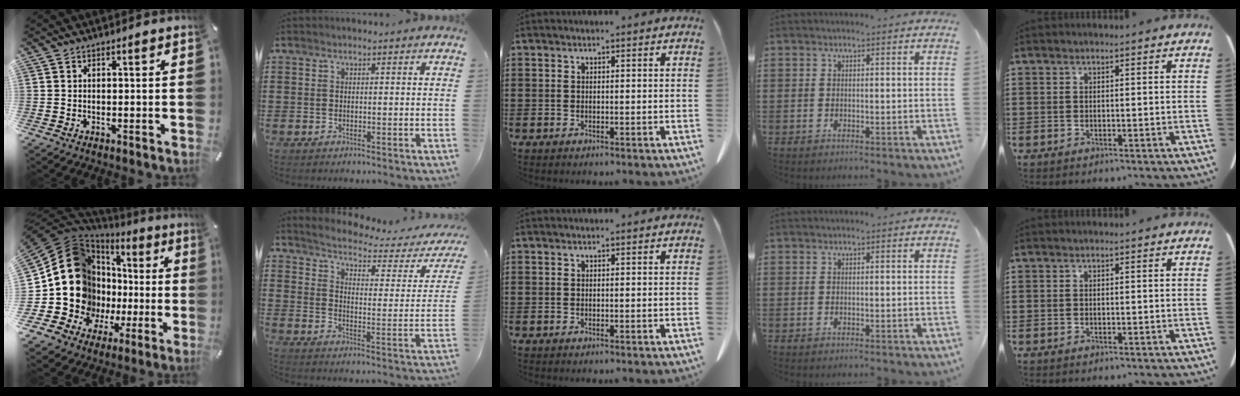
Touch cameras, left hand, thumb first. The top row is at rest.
{"thumb": {"total": 19.0, "force": [0.5, 16.9, 8.8], "torque": [-0.180, -0.042, 0.042]}, "index": {"total": 3.0, "force": [2.5, 0.0, 1.6], "torque": [-0.051, -0.030, 0.031]}}